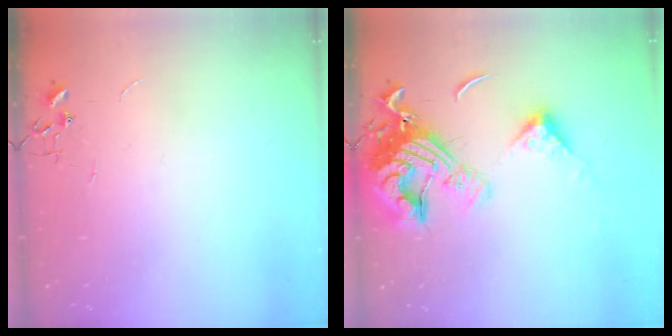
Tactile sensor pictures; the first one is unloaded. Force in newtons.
{"total": 17.3, "press": 17.1, "slide": 2.1}